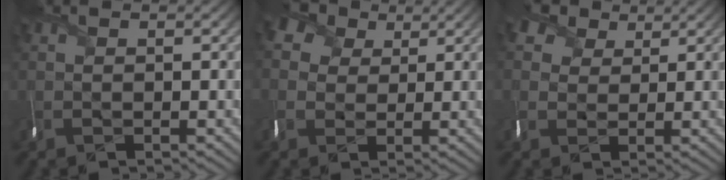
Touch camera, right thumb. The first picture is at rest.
{"total": 4.4, "force": [2.4, 3.6, 0.9], "torque": [-0.040, 0.011, 0.033]}
{"total": 3.5, "force": [2.4, 2.5, 0.2], "torque": [-0.020, 0.010, 0.039]}